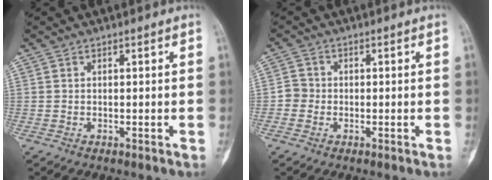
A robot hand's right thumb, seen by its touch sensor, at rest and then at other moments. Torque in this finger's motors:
{"motor_torque": [-0.26, 0.14, 0.37, -0.22, -0.03]}